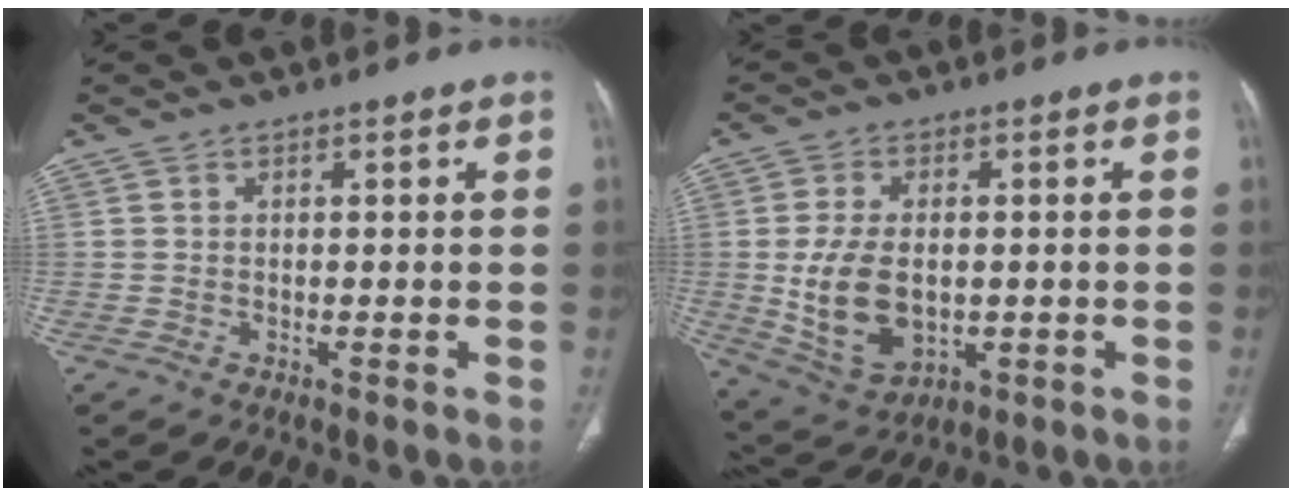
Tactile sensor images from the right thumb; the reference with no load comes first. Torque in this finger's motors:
{"motor_torque": [-0.90, 0.78, 0.75, 0.84, 0.10]}